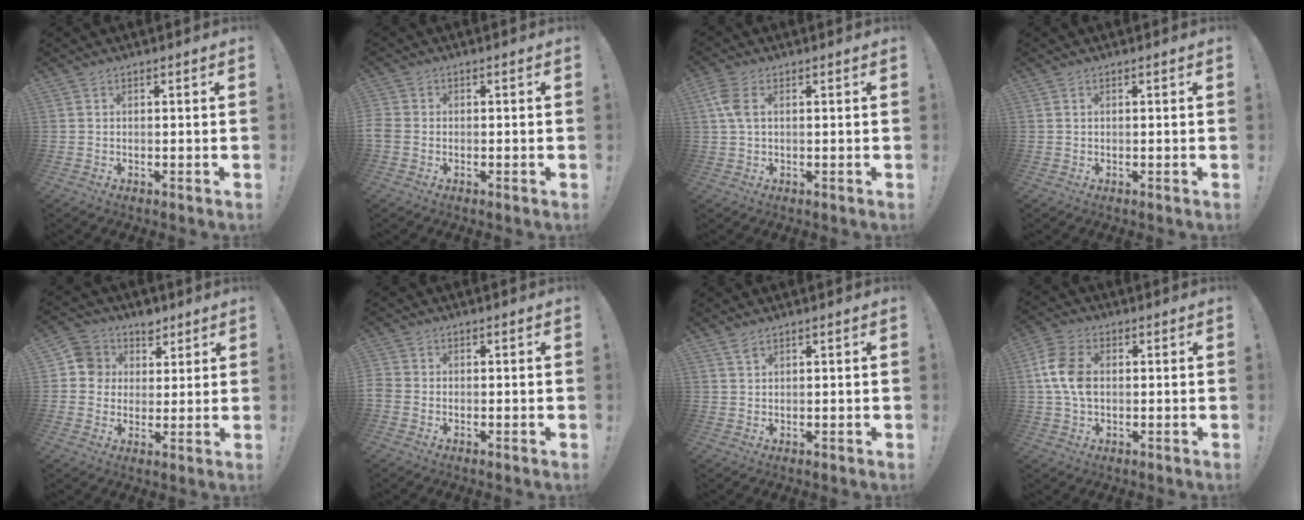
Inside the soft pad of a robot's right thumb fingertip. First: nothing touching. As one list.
[{"total": 2.6, "force": [-0.7, 2.3, 1.0], "torque": [-0.035, 0.007, -0.013]}, {"total": 5.1, "force": [1.3, 2.6, 4.2], "torque": [-0.089, 0.000, 0.020]}, {"total": 0.0}, {"total": 8.5, "force": [2.8, 7.8, 2.0], "torque": [-0.023, -0.012, 0.057]}, {"total": 1.7, "force": [-0.7, 1.5, 0.3], "torque": [-0.018, 0.006, -0.013]}, {"total": 2.0, "force": [1.7, 0.8, 0.4], "torque": [-0.013, -0.003, 0.032]}, {"total": 10.1, "force": [0.5, 7.0, 7.3], "torque": [-0.139, 0.011, 0.011]}]